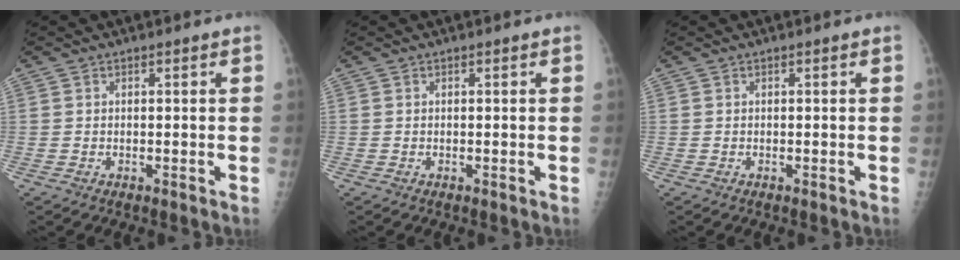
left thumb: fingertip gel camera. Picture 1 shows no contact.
{"total": 0.0}
{"total": 0.0}